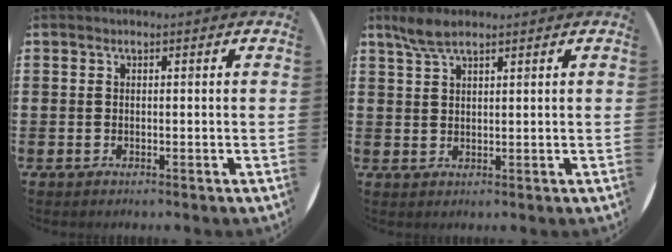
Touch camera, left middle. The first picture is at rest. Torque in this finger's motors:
{"motor_torque": [0.39, -0.32, 0.08, 0.03]}